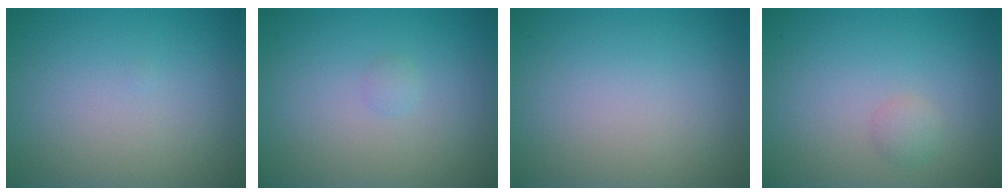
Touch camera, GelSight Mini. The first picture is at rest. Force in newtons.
{"total": 0.5, "press": 0.5, "slide": 0.0}
{"total": 0.0}
{"total": 1.1, "press": 1.1, "slide": 0.0}